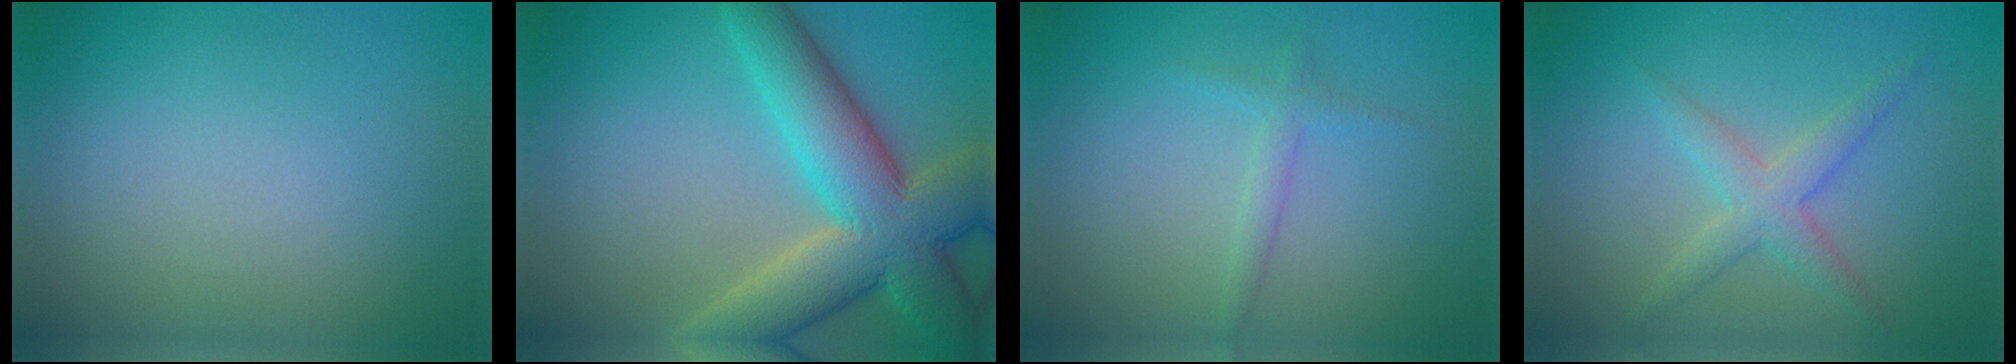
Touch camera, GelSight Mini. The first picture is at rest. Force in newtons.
{"total": 10.7, "press": 10.7, "slide": 0.7}
{"total": 1.4, "press": 1.4, "slide": 0.1}
{"total": 2.7, "press": 2.7, "slide": 0.1}